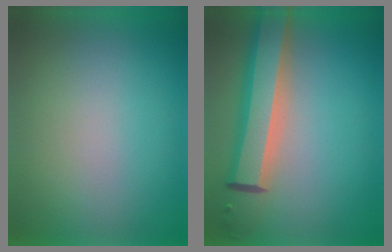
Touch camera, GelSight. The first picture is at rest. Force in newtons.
{"total": 8.1}